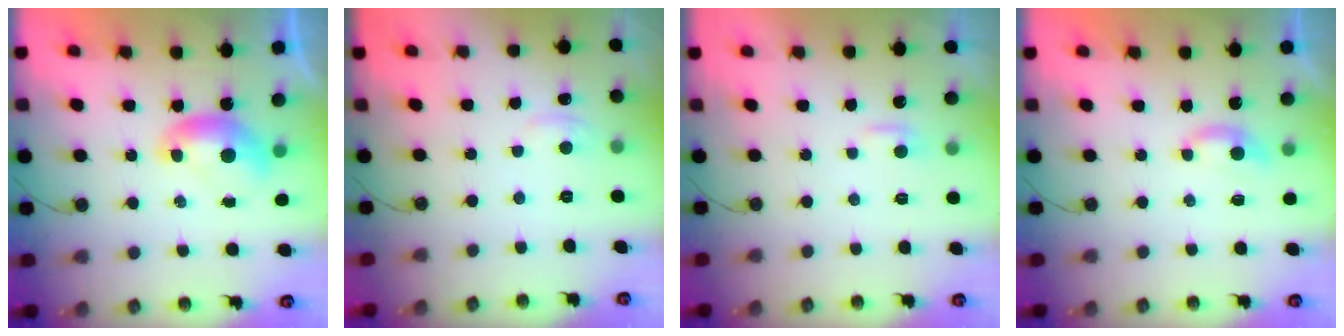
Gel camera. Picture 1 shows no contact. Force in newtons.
{"total": 3.0, "press": 3.0, "slide": 0.2}
{"total": 2.4, "press": 2.3, "slide": 0.3}
{"total": 3.3, "press": 3.3, "slide": 0.4}